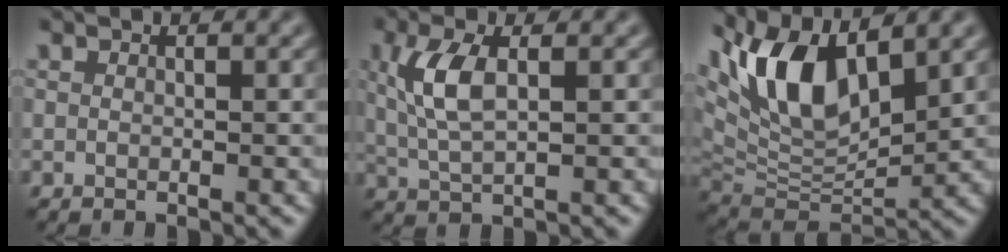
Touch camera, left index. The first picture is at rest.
{"total": 4.2, "force": [0.5, 1.7, 3.8], "torque": [-0.091, 0.009, 0.015]}
{"total": 9.9, "force": [4.9, 4.3, 7.5], "torque": [-0.153, 0.004, 0.097]}